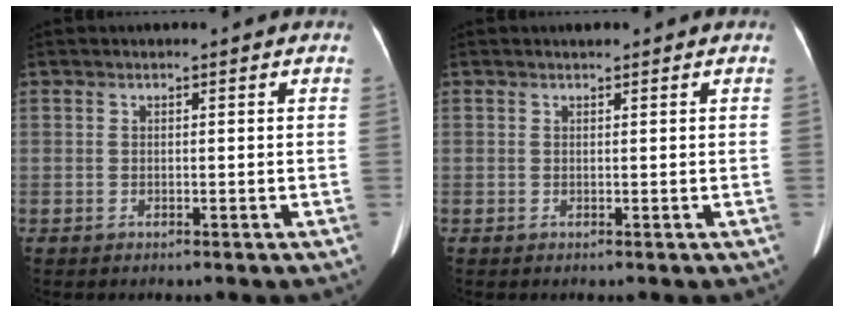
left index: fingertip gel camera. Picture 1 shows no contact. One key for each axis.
{"total": 0.9, "fx": 0.7, "fy": 0.4, "fz": 0.3, "tx": -0.009, "ty": 0.008, "tz": 0.010}